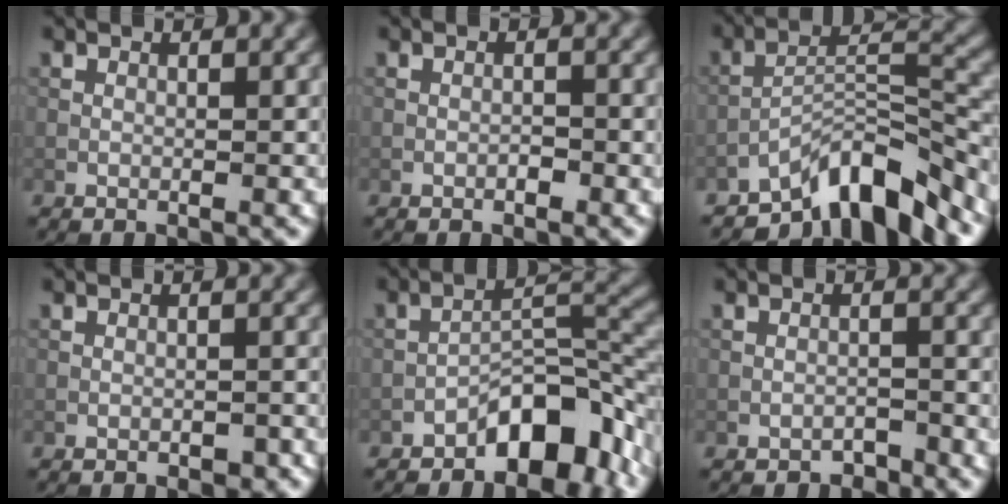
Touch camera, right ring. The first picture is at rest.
{"total": 0.7, "force": [-0.4, 0.3, 0.5], "torque": [-0.007, 0.002, -0.007]}
{"total": 8.6, "force": [-6.6, 2.3, 5.0], "torque": [-0.070, 0.008, -0.121]}
{"total": 0.9, "force": [-0.6, 0.5, 0.6], "torque": [-0.008, 0.001, -0.008]}
{"total": 7.2, "force": [-4.3, 2.8, 4.9], "torque": [-0.060, 0.022, -0.071]}
{"total": 1.1, "force": [-1.0, 0.4, 0.1], "torque": [0.001, 0.005, -0.018]}